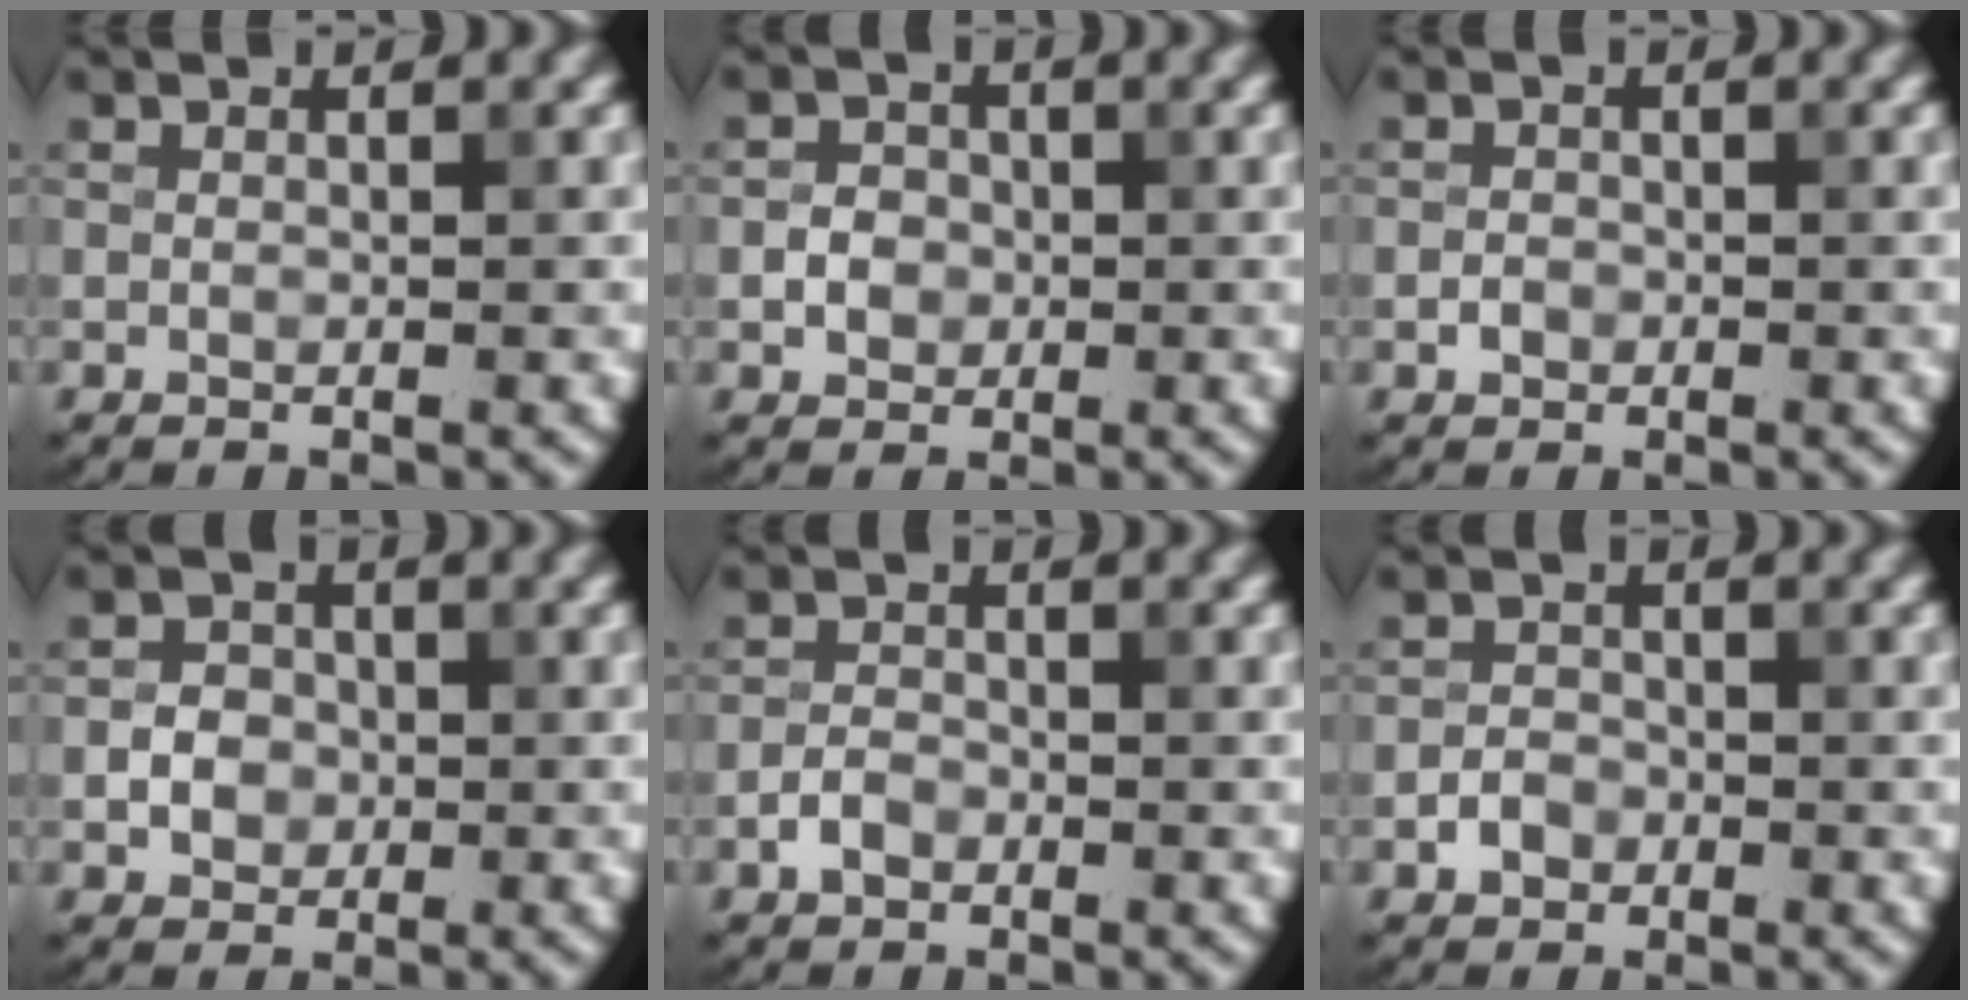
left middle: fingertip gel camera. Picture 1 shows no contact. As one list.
[{"total": 1.9, "force": [-0.4, 1.7, 0.8], "torque": [-0.007, 0.000, -0.010]}, {"total": 1.0, "force": [-0.4, 0.8, 0.4], "torque": [-0.003, -0.001, -0.009]}, {"total": 2.3, "force": [-0.4, 2.0, 1.0], "torque": [-0.010, 0.000, -0.011]}, {"total": 1.8, "force": [-1.0, 1.1, 0.9], "torque": [-0.014, 0.003, -0.022]}, {"total": 1.7, "force": [-0.8, 1.3, 0.7], "torque": [-0.007, 0.002, -0.019]}]